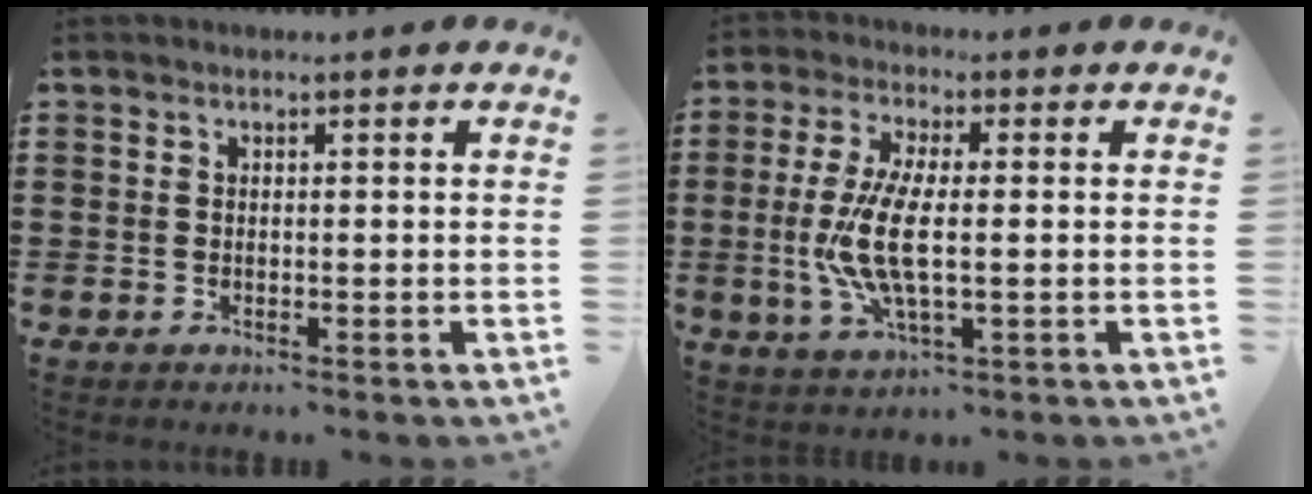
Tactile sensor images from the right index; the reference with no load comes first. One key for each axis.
{"total": 9.0, "fx": -0.7, "fy": 3.0, "fz": 8.4, "tx": -0.188, "ty": -0.011, "tz": -0.021}